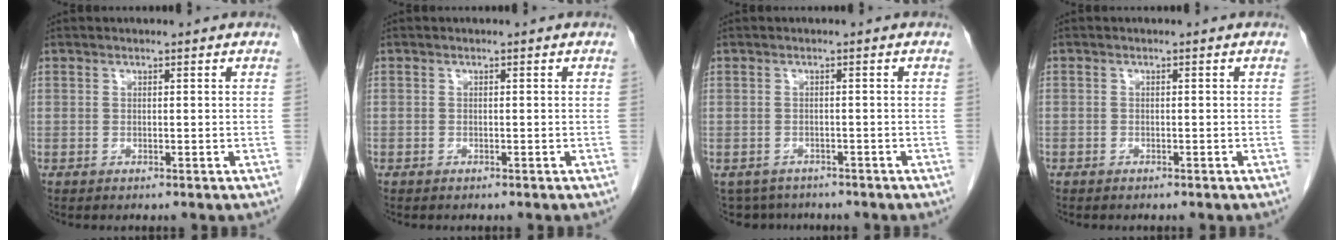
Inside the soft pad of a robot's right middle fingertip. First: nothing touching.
{"total": 0.0}
{"total": 5.5, "force": [-4.7, 2.8, 0.5], "torque": [-0.008, -0.004, -0.065]}
{"total": 0.7, "force": [-0.5, 0.5, 0.0], "torque": [-0.007, 0.003, -0.010]}